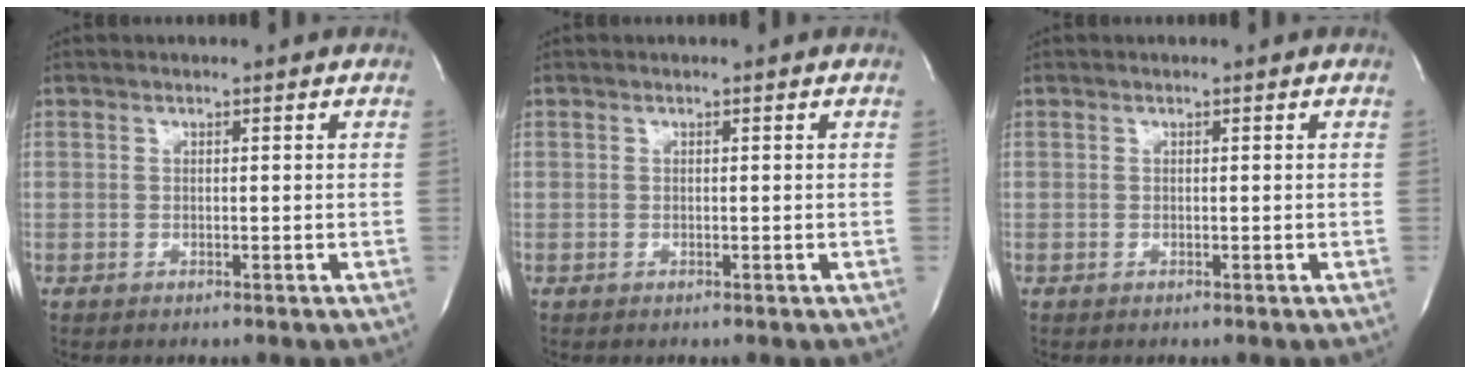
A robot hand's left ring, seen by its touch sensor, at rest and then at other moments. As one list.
[{"total": 0.0}, {"total": 0.0}]